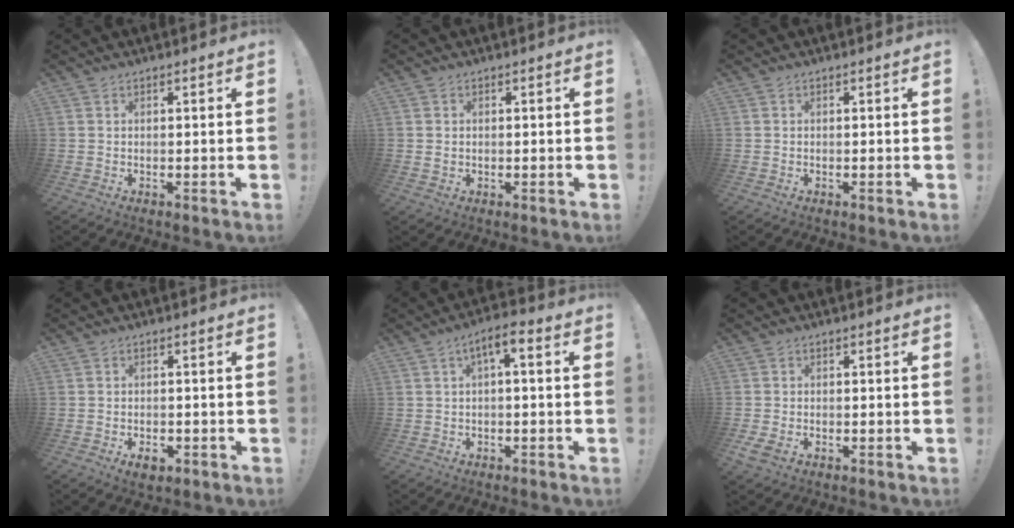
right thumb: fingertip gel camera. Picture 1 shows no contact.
{"total": 1.3, "force": [0.6, 1.1, 0.0], "torque": [-0.002, 0.006, 0.010]}
{"total": 0.0}
{"total": 3.3, "force": [-1.8, 1.8, 2.1], "torque": [-0.019, 0.009, -0.030]}
{"total": 5.1, "force": [0.2, 1.4, 4.9], "torque": [-0.088, 0.006, 0.001]}
{"total": 2.6, "force": [-0.9, 1.5, 1.8], "torque": [-0.039, -0.002, -0.017]}